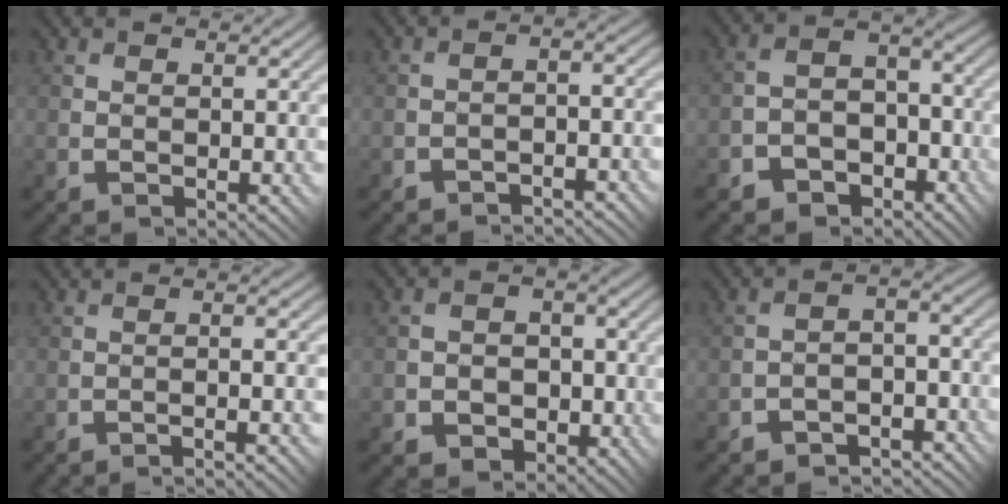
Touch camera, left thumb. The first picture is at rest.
{"total": 2.3, "force": [-2.1, 0.3, 0.8], "torque": [-0.010, 0.013, -0.041]}
{"total": 6.9, "force": [-4.5, 4.4, 2.9], "torque": [-0.050, -0.011, -0.085]}
{"total": 3.8, "force": [-2.2, -0.2, 3.0], "torque": [-0.041, 0.013, -0.041]}
{"total": 4.7, "force": [-1.8, 3.8, 2.0], "torque": [-0.031, -0.007, -0.040]}
{"total": 5.2, "force": [-4.1, 2.3, 2.1], "torque": [-0.018, -0.007, -0.078]}